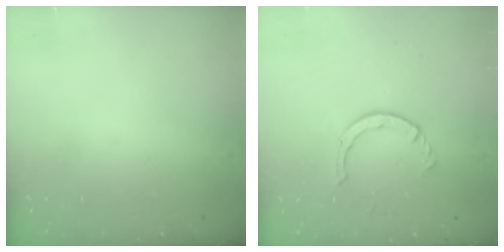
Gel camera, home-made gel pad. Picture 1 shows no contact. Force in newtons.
{"total": 2.9, "press": 2.9, "slide": 0.4}